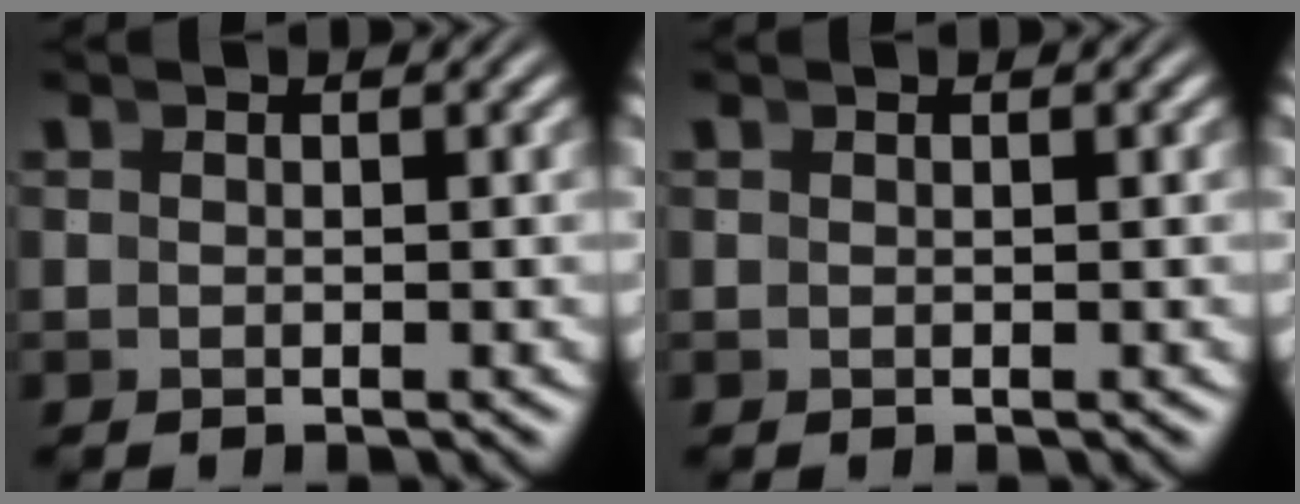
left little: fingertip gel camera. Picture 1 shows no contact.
{"total": 0.0}